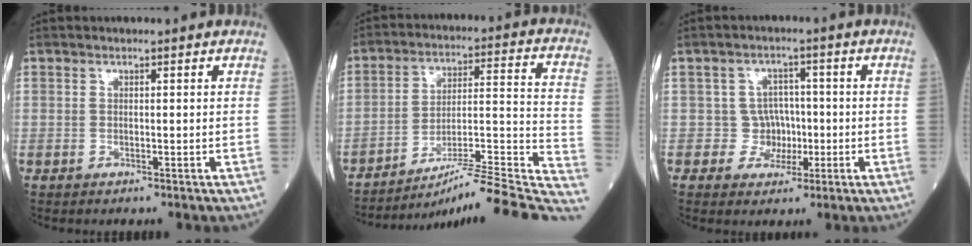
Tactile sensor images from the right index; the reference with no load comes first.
{"total": 24.2, "force": [-20.8, -0.5, 12.3], "torque": [-0.107, 0.004, -0.299]}
{"total": 4.1, "force": [-0.8, 4.1, 0.4], "torque": [0.011, 0.013, -0.011]}